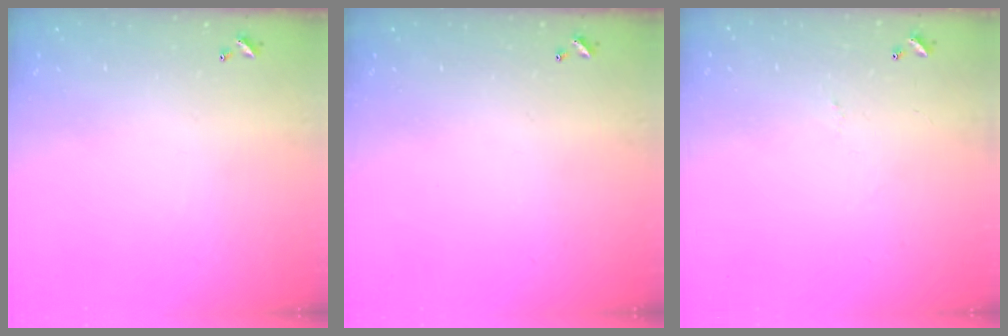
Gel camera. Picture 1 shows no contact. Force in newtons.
{"total": 0.0}
{"total": 1.6, "press": 1.5, "slide": 0.5}